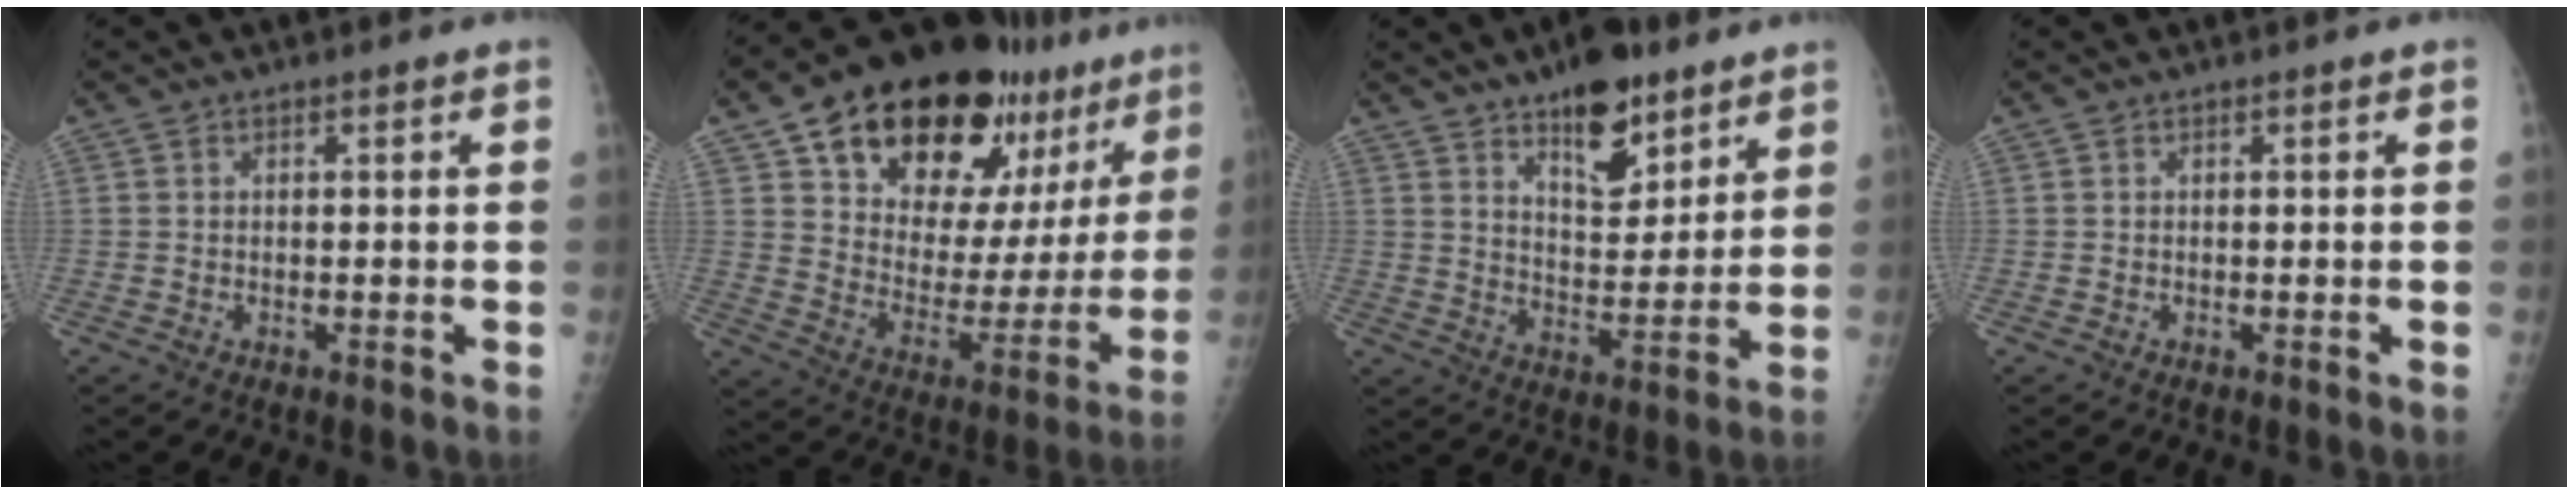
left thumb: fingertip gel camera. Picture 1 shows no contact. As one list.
[{"total": 28.9, "force": [19.7, 14.1, 15.7], "torque": [-0.198, -0.069, 0.289]}, {"total": 13.1, "force": [8.7, 5.8, 8.0], "torque": [-0.085, -0.054, 0.137]}, {"total": 0.0}]